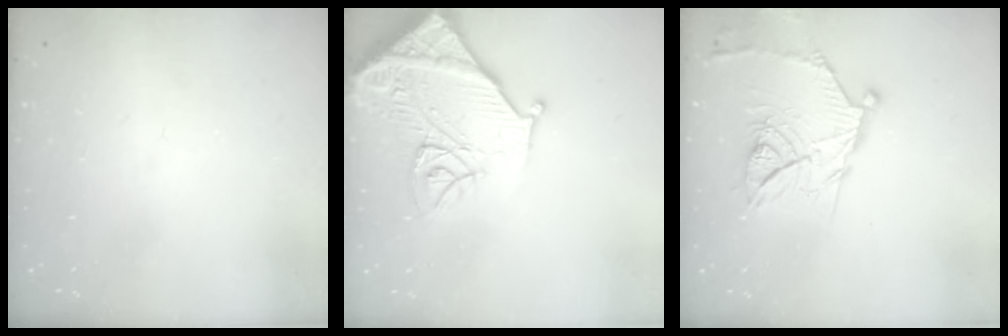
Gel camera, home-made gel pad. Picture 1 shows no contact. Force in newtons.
{"total": 16.9, "press": 16.8, "slide": 2.1}
{"total": 15.9, "press": 15.9, "slide": 0.3}